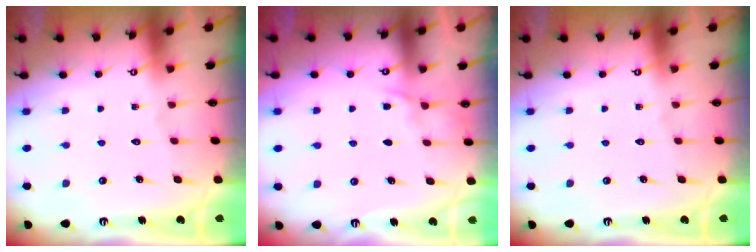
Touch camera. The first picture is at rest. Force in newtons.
{"total": 4.2, "press": 4.2, "slide": 0.6}
{"total": 0.0}